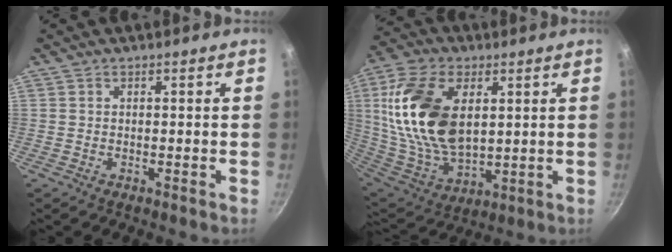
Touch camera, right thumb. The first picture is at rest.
{"total": 21.9, "force": [5.0, 12.8, 17.1], "torque": [-0.322, -0.019, 0.102]}